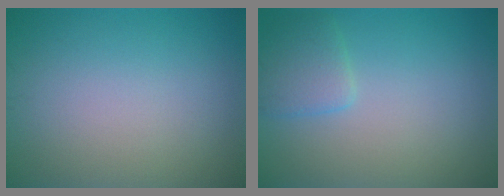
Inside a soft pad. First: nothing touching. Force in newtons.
{"total": 2.2, "press": 2.2, "slide": 0.1}